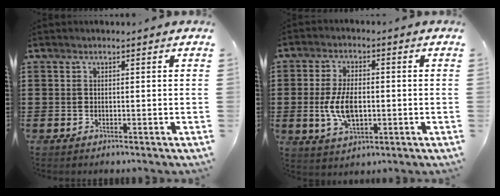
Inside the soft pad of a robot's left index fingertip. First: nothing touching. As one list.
[{"total": 7.5, "force": [-0.6, 3.9, 6.4], "torque": [-0.141, 0.000, -0.014]}]